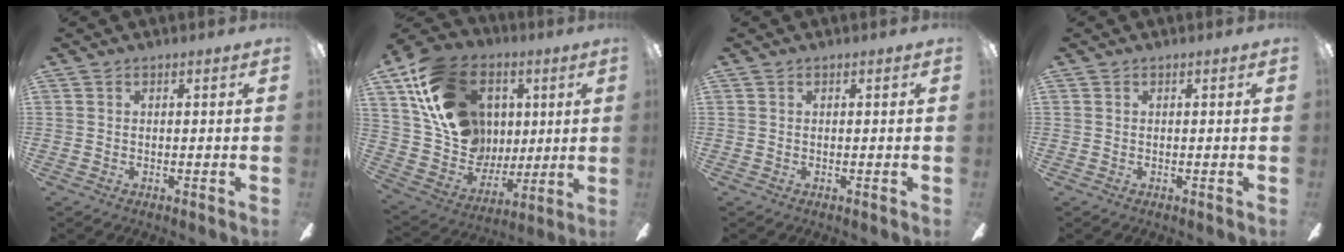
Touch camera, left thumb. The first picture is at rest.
{"total": 22.6, "force": [7.6, 17.2, 12.4], "torque": [-0.238, -0.009, 0.157]}
{"total": 0.0}
{"total": 0.0}